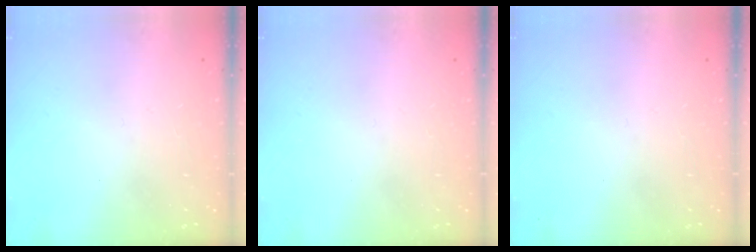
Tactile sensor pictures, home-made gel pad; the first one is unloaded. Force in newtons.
{"total": 0.0}
{"total": 0.0}